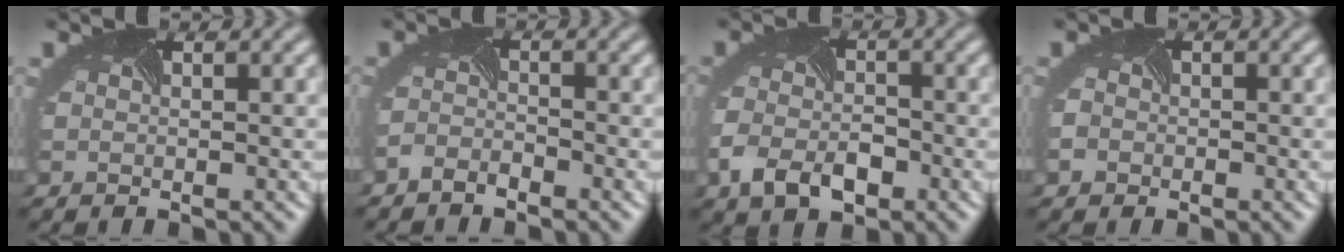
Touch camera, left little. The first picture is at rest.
{"total": 1.6, "force": [-1.6, 0.3, 0.2], "torque": [-0.013, -0.004, -0.035]}
{"total": 4.5, "force": [-2.2, 2.8, 2.9], "torque": [-0.063, -0.019, -0.045]}
{"total": 1.2, "force": [-0.8, 1.0, 0.1], "torque": [0.000, -0.009, -0.010]}